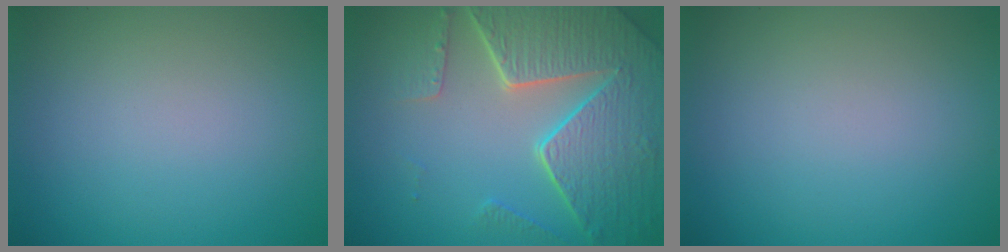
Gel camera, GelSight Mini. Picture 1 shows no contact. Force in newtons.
{"total": 8.1, "press": 5.9, "slide": 5.5}
{"total": 0.0}